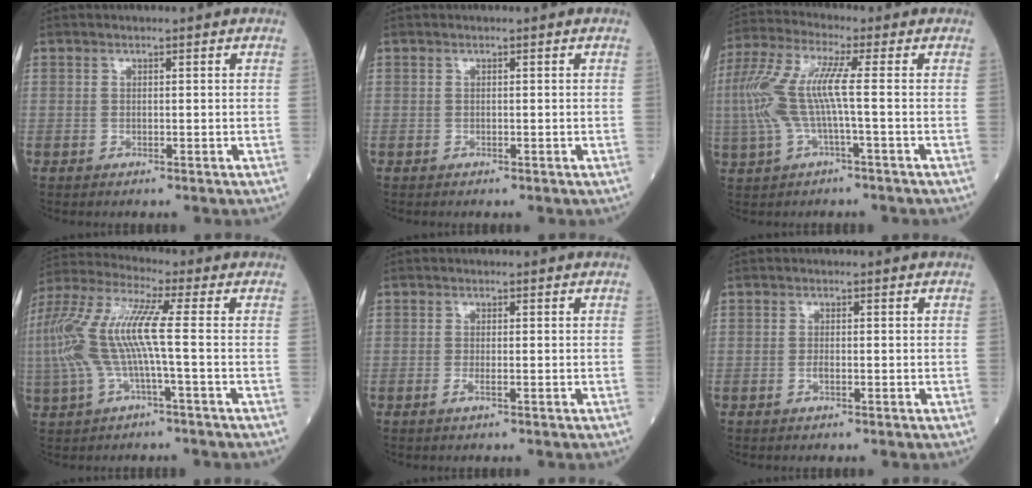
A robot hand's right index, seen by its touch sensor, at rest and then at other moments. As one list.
[{"total": 0.0}, {"total": 9.9, "force": [-0.4, 1.2, 9.8], "torque": [-0.229, 0.026, -0.013]}, {"total": 13.2, "force": [-0.7, 1.8, 13.1], "torque": [-0.298, 0.028, -0.021]}, {"total": 0.7, "force": [-0.3, 0.0, 0.7], "torque": [-0.015, 0.000, -0.005]}, {"total": 0.9, "force": [-0.3, 0.2, 0.8], "torque": [-0.017, 0.001, -0.006]}]